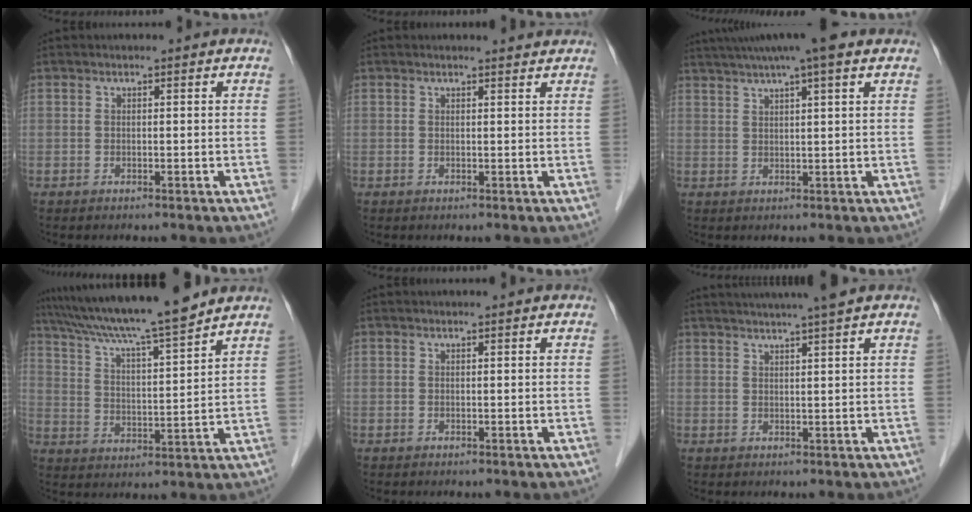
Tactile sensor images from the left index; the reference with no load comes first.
{"total": 1.9, "force": [1.9, 0.0, 0.2], "torque": [-0.010, -0.003, 0.018]}
{"total": 10.4, "force": [7.8, 0.3, 7.0], "torque": [-0.116, 0.034, 0.107]}
{"total": 15.1, "force": [13.1, -0.7, 7.4], "torque": [-0.134, 0.009, 0.215]}
{"total": 0.6, "force": [0.5, -0.1, 0.3], "torque": [-0.004, 0.005, 0.009]}
{"total": 8.0, "force": [6.7, -1.1, 4.2], "torque": [-0.065, 0.017, 0.088]}